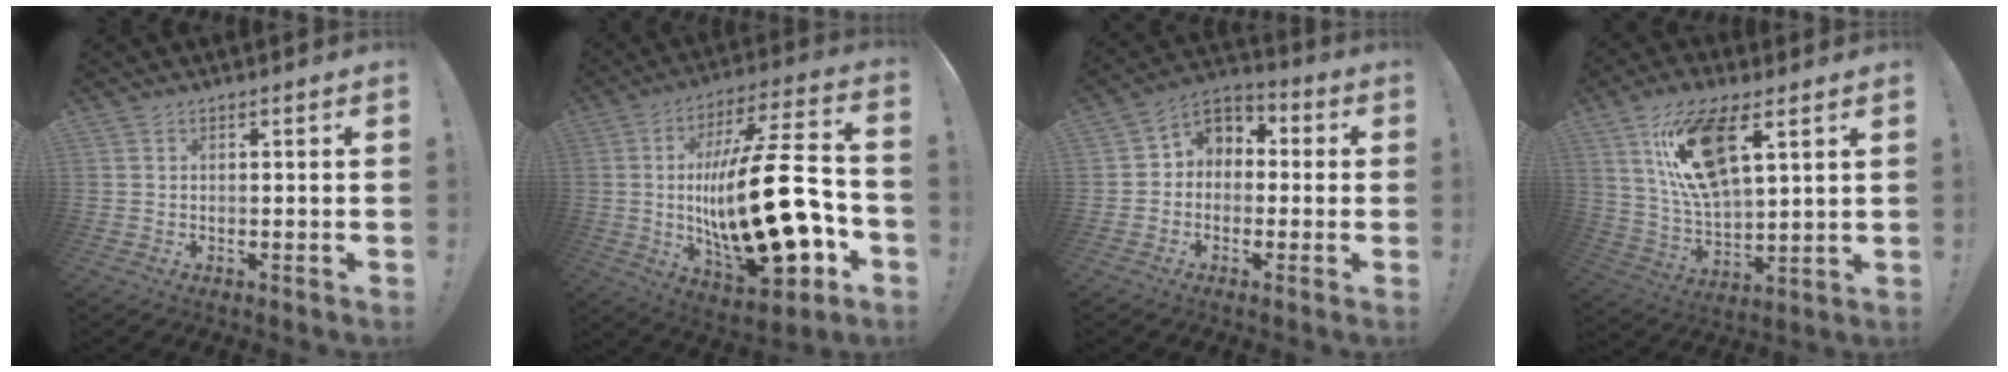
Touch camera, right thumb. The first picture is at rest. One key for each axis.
{"total": 29.7, "fx": -3.6, "fy": 10.3, "fz": 27.6, "tx": -0.494, "ty": 0.018, "tz": -0.061}
{"total": 5.7, "fx": -0.8, "fy": 5.4, "fz": 1.6, "tx": -0.018, "ty": 0.007, "tz": -0.011}
{"total": 18.3, "fx": 8.7, "fy": 7.9, "fz": 14.1, "tx": -0.260, "ty": -0.027, "tz": 0.150}